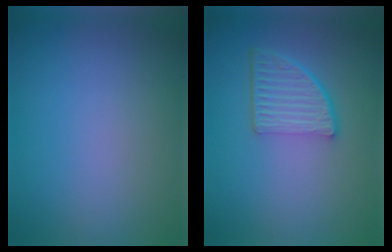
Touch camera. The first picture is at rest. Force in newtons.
{"total": 4.8, "press": 3.3, "slide": 3.5}